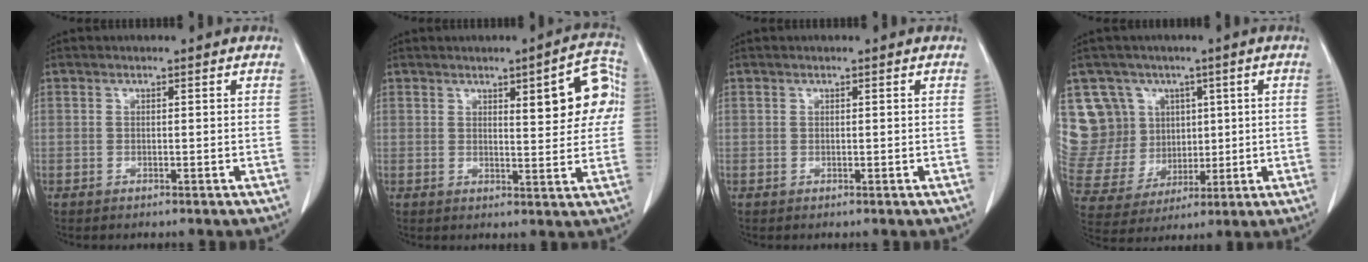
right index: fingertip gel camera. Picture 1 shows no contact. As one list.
[{"total": 9.1, "force": [2.7, 2.6, 8.3], "torque": [-0.093, 0.018, 0.032]}, {"total": 0.0}, {"total": 12.7, "force": [5.2, 11.4, 2.1], "torque": [-0.073, 0.059, 0.126]}]